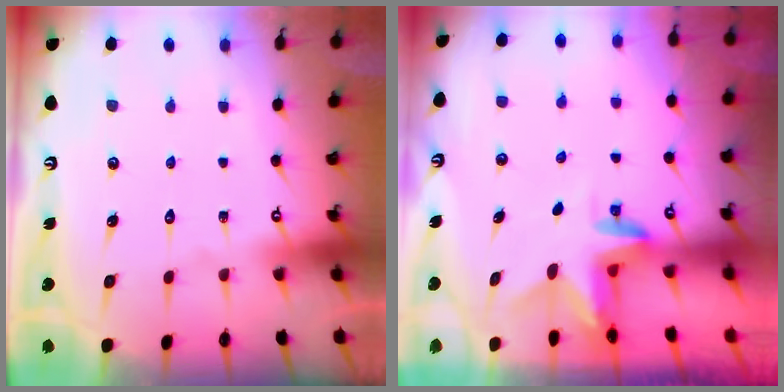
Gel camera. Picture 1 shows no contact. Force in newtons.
{"total": 3.0, "press": 3.0, "slide": 0.2}